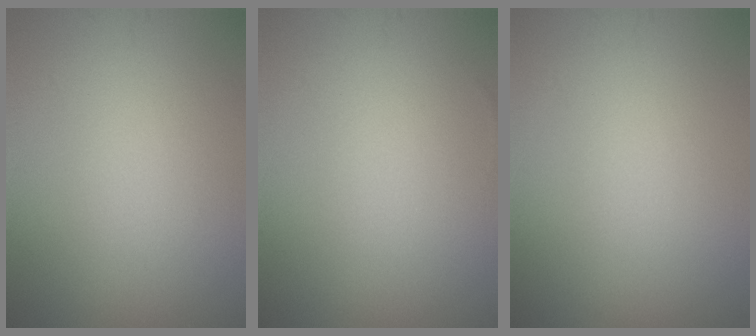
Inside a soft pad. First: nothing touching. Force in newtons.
{"total": 0.0}
{"total": 0.0}